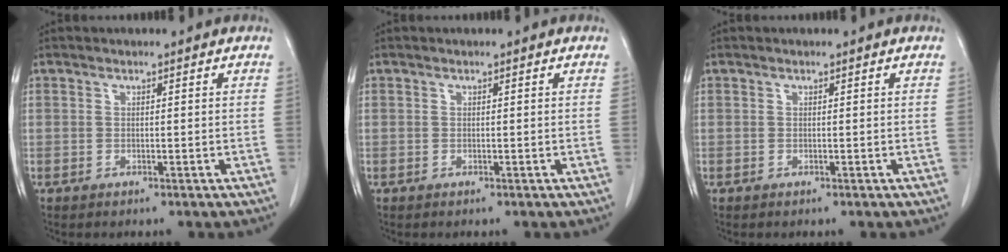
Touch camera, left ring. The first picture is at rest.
{"total": 0.0}
{"total": 0.0}